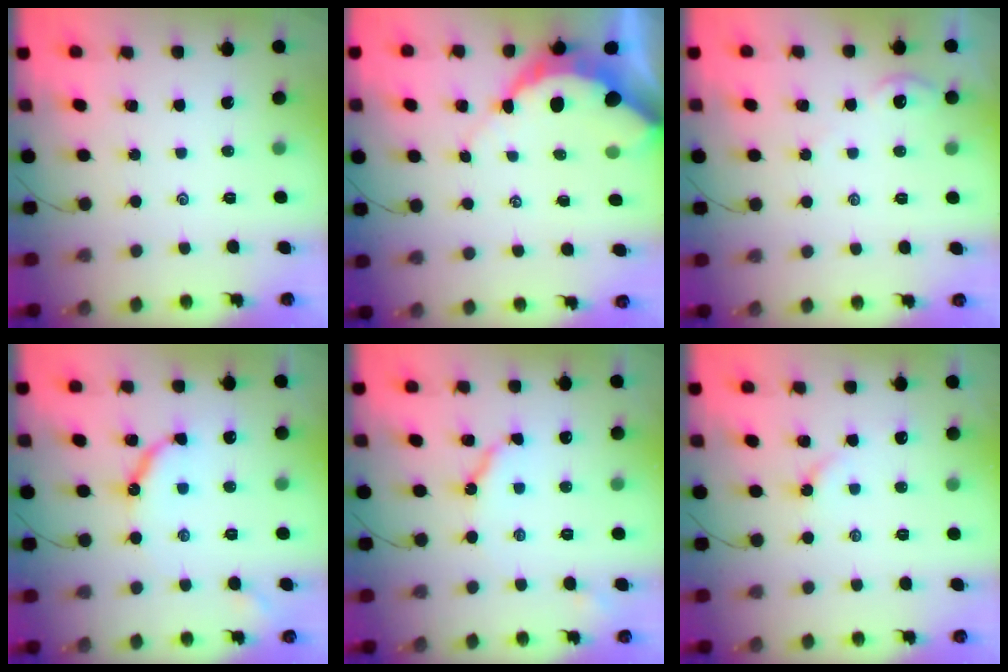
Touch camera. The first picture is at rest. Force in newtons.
{"total": 8.4, "press": 8.4, "slide": 0.9}
{"total": 1.3, "press": 1.2, "slide": 0.4}
{"total": 9.3, "press": 9.3, "slide": 0.9}
{"total": 5.1, "press": 5.1, "slide": 0.6}
{"total": 3.6, "press": 3.5, "slide": 0.7}